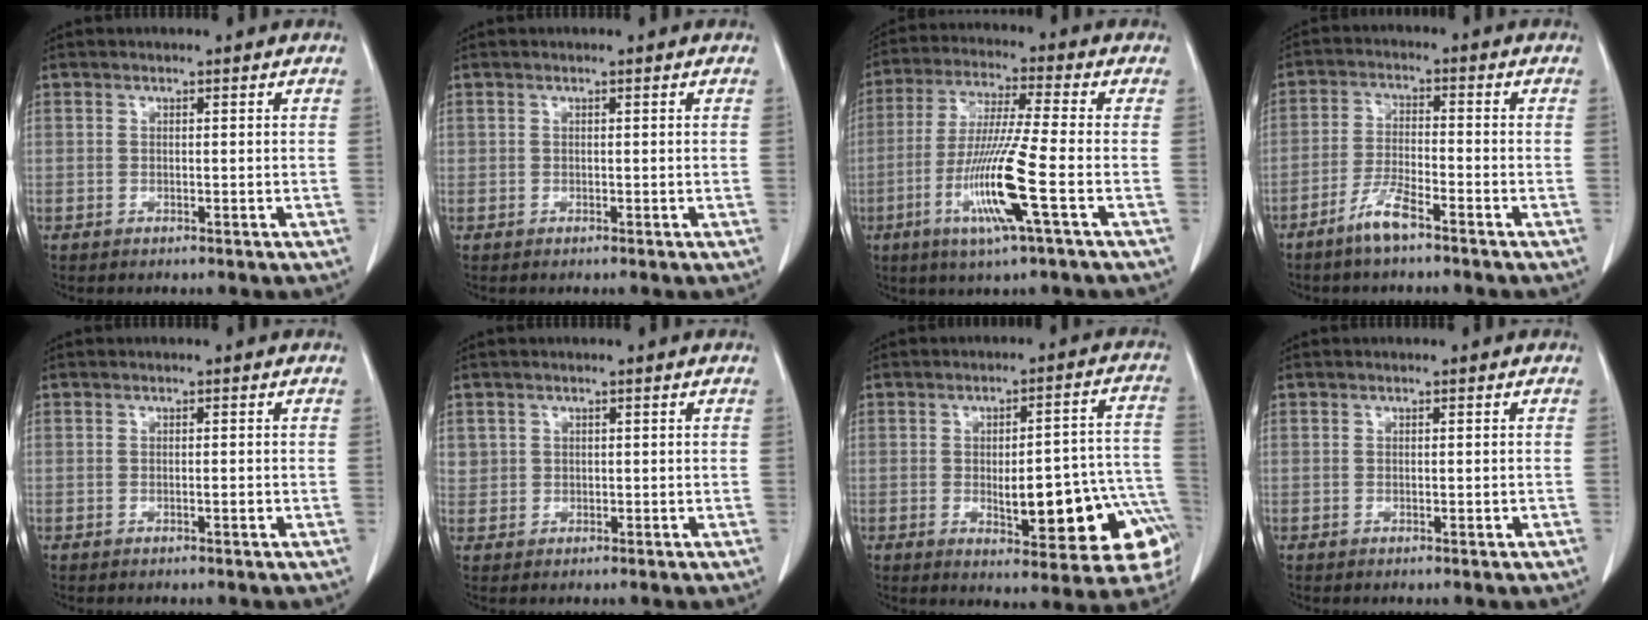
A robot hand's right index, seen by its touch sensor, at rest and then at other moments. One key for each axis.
{"total": 0.0}
{"total": 12.3, "fx": -4.1, "fy": -0.8, "fz": 11.6, "tx": -0.231, "ty": -0.022, "tz": -0.084}
{"total": 5.2, "fx": -3.8, "fy": 0.6, "fz": 3.5, "tx": -0.078, "ty": -0.005, "tz": -0.077}
{"total": 0.7, "fx": -0.2, "fy": 0.1, "fz": 0.7, "tx": -0.011, "ty": 0.001, "tz": -0.003}
{"total": 1.7, "fx": 0.7, "fy": 1.5, "fz": 0.1, "tx": 0.016, "ty": 0.002, "tz": 0.007}
{"total": 17.1, "fx": -5.0, "fy": 5.0, "fz": 15.5, "tx": -0.114, "ty": 0.039, "tz": -0.043}
{"total": 0.5, "fx": -0.1, "fy": 0.1, "fz": 0.5, "tx": -0.011, "ty": -0.001, "tz": 0.002}